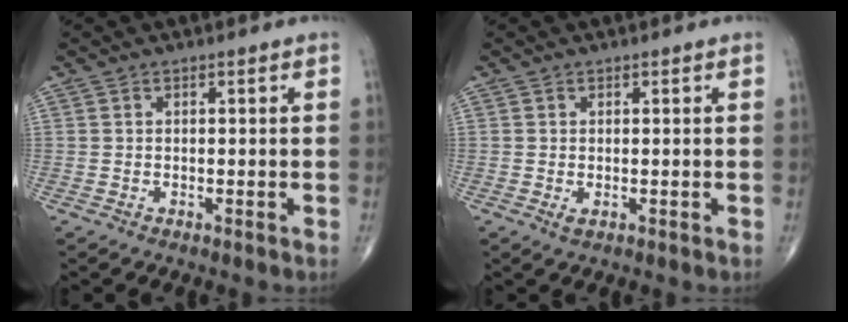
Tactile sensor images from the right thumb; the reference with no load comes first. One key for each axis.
{"total": 1.0, "fx": -0.2, "fy": 0.5, "fz": 0.8, "tx": -0.015, "ty": -0.004, "tz": -0.002}